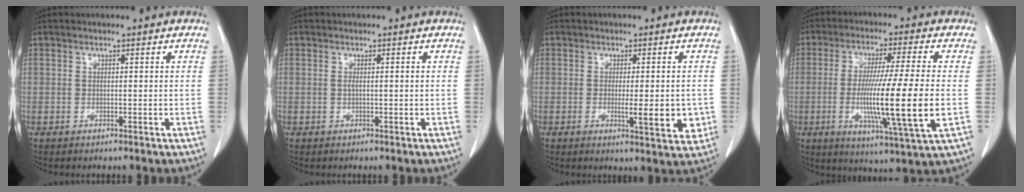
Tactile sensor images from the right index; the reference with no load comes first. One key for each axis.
{"total": 1.0, "fx": 0.0, "fy": 0.1, "fz": 1.0, "tx": -0.018, "ty": 0.001, "tz": 0.002}
{"total": 6.1, "fx": -1.1, "fy": 1.4, "fz": 5.8, "tx": -0.076, "ty": -0.008, "tz": -0.012}
{"total": 15.7, "fx": -2.4, "fy": -0.7, "fz": 15.5, "tx": -0.279, "ty": -0.024, "tz": -0.046}